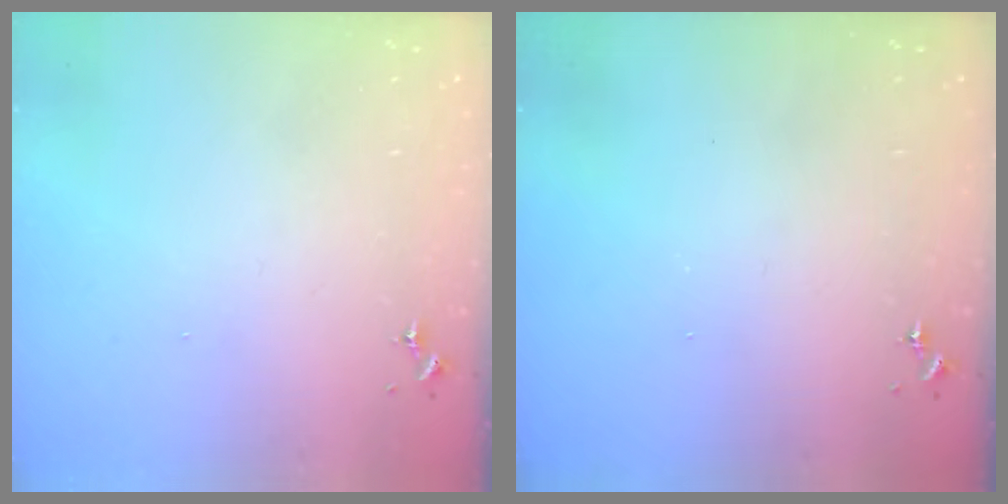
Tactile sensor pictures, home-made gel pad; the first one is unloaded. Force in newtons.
{"total": 0.0}